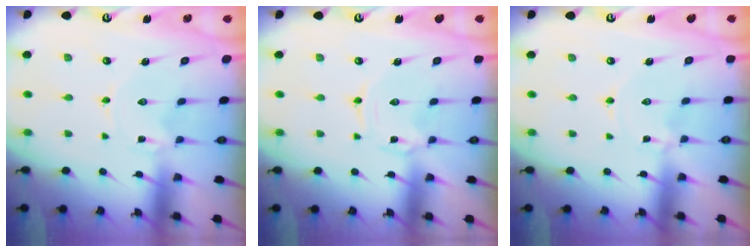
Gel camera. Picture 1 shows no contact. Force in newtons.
{"total": 0.0}
{"total": 0.0}